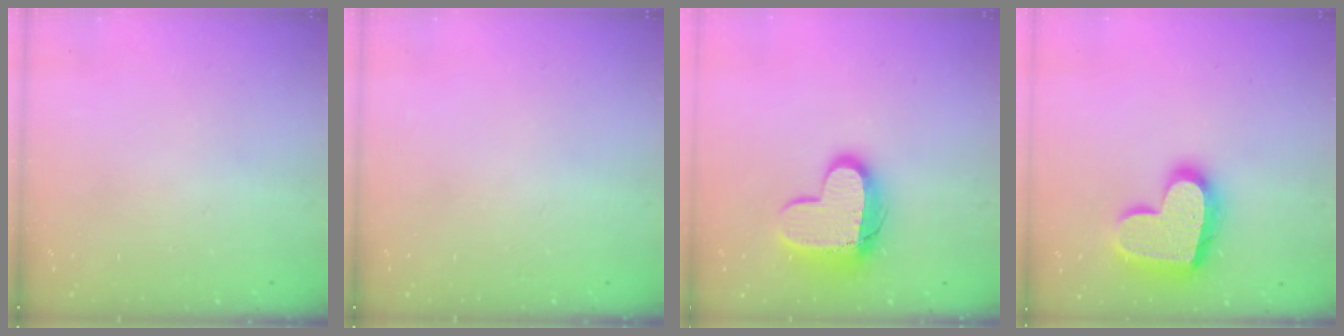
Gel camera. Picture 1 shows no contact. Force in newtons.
{"total": 0.0}
{"total": 12.7, "press": 12.7, "slide": 0.9}
{"total": 20.3, "press": 20.3, "slide": 1.4}